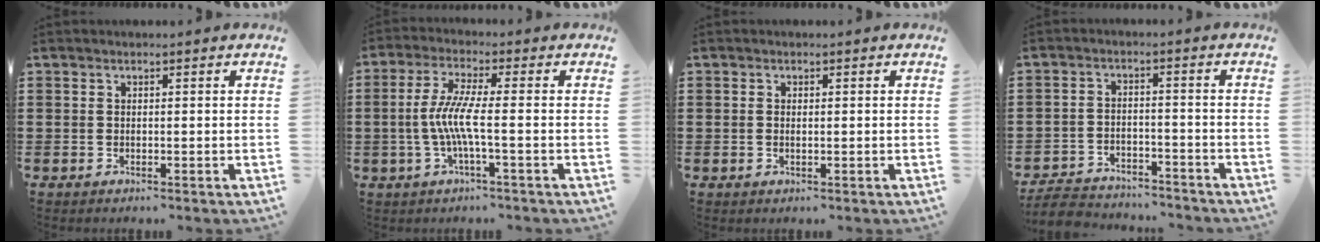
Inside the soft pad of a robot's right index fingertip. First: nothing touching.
{"total": 6.1, "force": [-1.3, 0.2, 5.9], "torque": [-0.136, -0.014, -0.036]}
{"total": 0.5, "force": [0.0, 0.2, 0.4], "torque": [-0.011, -0.002, 0.000]}
{"total": 5.9, "force": [-5.8, 1.0, 0.9], "torque": [-0.023, 0.007, -0.115]}